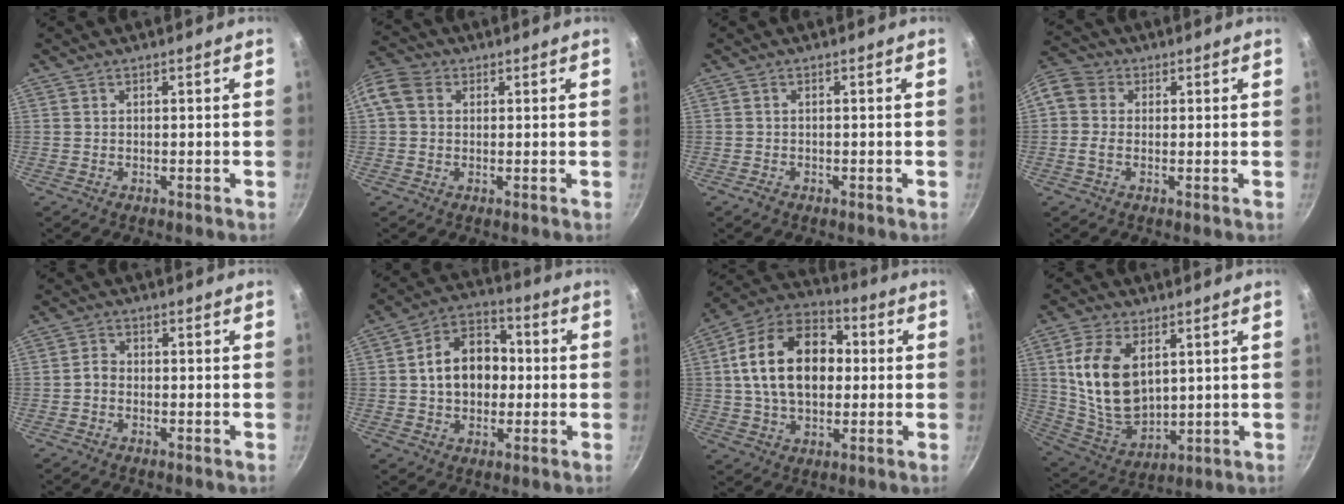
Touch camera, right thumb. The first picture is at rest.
{"total": 9.4, "force": [1.8, 7.7, 5.2], "torque": [-0.123, 0.024, 0.019]}
{"total": 1.2, "force": [-0.8, 0.8, 0.5], "torque": [-0.014, 0.007, -0.013]}
{"total": 7.3, "force": [0.1, 5.8, 4.5], "torque": [-0.098, 0.027, -0.015]}
{"total": 1.9, "force": [-0.9, 1.4, 1.0], "torque": [-0.020, 0.015, -0.022]}
{"total": 13.0, "force": [0.3, 9.7, 8.6], "torque": [-0.102, 0.027, -0.009]}
{"total": 19.9, "force": [1.9, 13.4, 14.5], "torque": [-0.217, 0.030, 0.018]}
{"total": 15.2, "force": [3.9, 9.3, 11.4], "torque": [-0.197, -0.030, 0.092]}